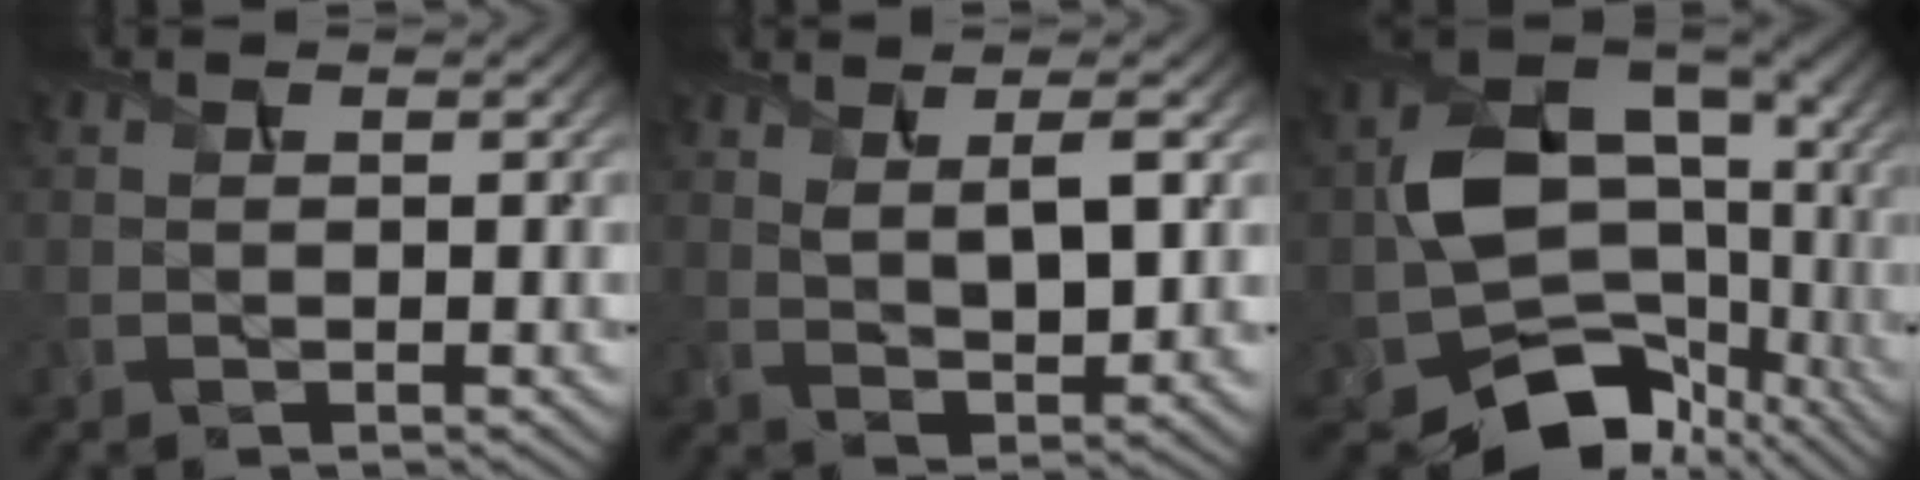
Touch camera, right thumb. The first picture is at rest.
{"total": 6.3, "force": [2.6, 2.0, 5.4], "torque": [-0.099, -0.003, 0.055]}
{"total": 15.7, "force": [-4.6, 11.8, 9.3], "torque": [-0.137, -0.041, -0.074]}